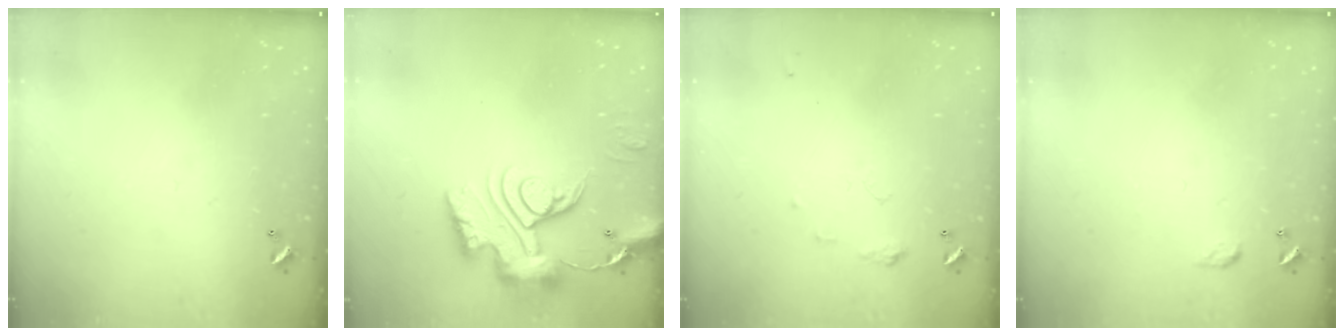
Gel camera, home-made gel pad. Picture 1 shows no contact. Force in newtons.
{"total": 15.5, "press": 15.4, "slide": 1.7}
{"total": 4.5, "press": 4.4, "slide": 0.5}
{"total": 3.2, "press": 3.2, "slide": 0.4}